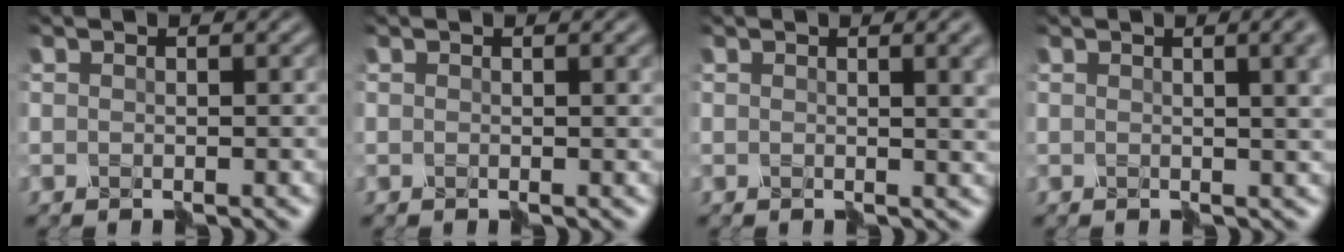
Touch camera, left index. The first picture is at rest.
{"total": 1.4, "force": [0.6, 0.4, 1.2], "torque": [-0.016, 0.007, 0.009]}
{"total": 6.5, "force": [1.9, 3.0, 5.4], "torque": [-0.033, 0.010, 0.027]}
{"total": 8.7, "force": [2.5, 4.6, 6.9], "torque": [-0.045, 0.024, 0.023]}